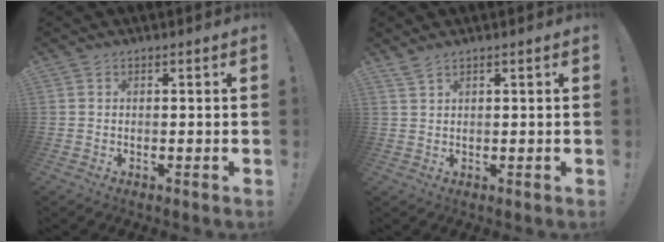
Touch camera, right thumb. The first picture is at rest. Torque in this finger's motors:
{"motor_torque": [-0.37, 0.00, -0.03, -0.15, 0.00]}